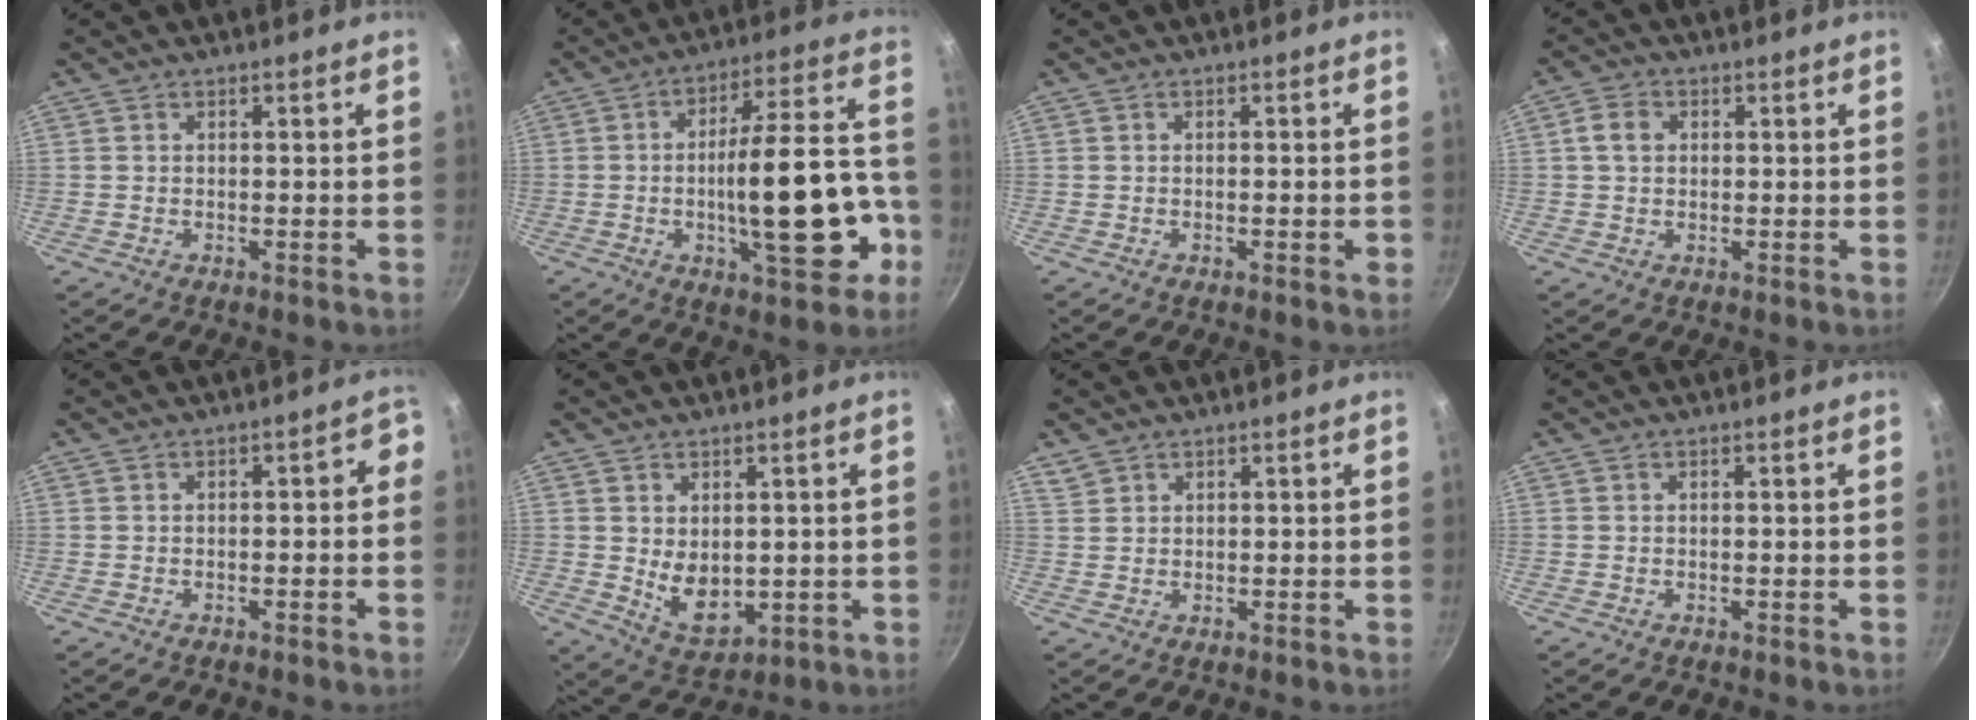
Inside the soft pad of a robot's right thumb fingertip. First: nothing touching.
{"total": 19.6, "force": [-5.6, 6.8, 17.5], "torque": [-0.225, 0.048, -0.077]}
{"total": 1.4, "force": [-0.5, 0.3, 1.3], "torque": [-0.019, 0.002, -0.008]}
{"total": 3.8, "force": [0.7, 3.1, 2.2], "torque": [-0.030, 0.008, 0.009]}
{"total": 3.1, "force": [-0.9, 1.7, 2.5], "torque": [-0.012, 0.033, -0.006]}
{"total": 7.6, "force": [0.7, 5.1, 5.6], "torque": [-0.071, -0.022, 0.033]}
{"total": 2.3, "force": [1.7, 1.4, 0.4], "torque": [-0.001, 0.003, 0.036]}
{"total": 0.0}